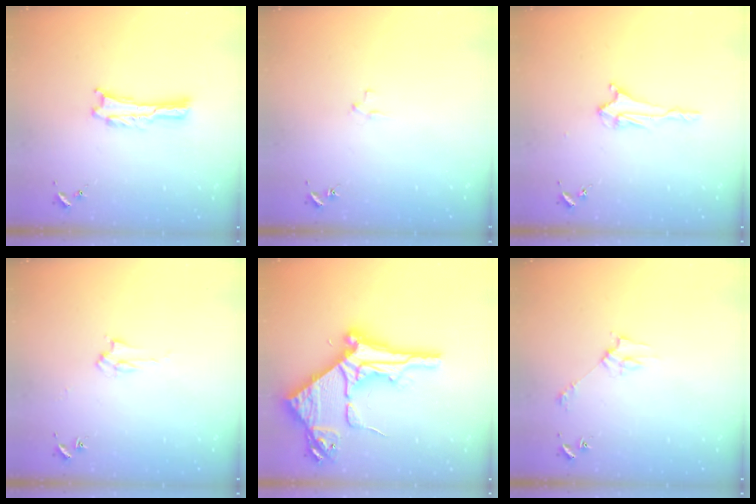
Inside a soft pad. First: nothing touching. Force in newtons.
{"total": 1.9, "press": 1.9, "slide": 0.2}
{"total": 2.1, "press": 2.0, "slide": 0.4}
{"total": 2.8, "press": 2.8, "slide": 0.4}
{"total": 13.6, "press": 13.5, "slide": 1.1}
{"total": 2.8, "press": 2.8, "slide": 0.2}